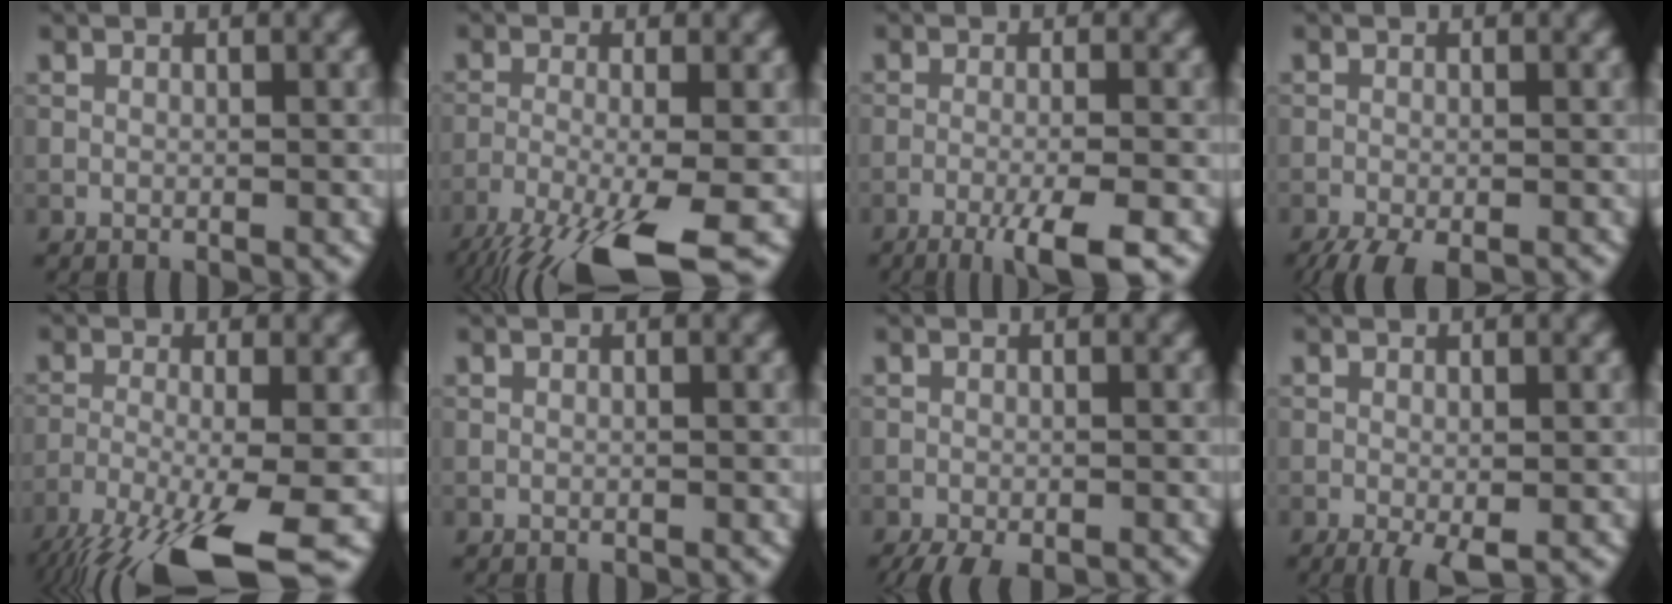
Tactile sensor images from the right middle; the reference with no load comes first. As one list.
[{"total": 10.8, "force": [-6.7, 2.2, 8.2], "torque": [-0.146, -0.018, -0.121]}, {"total": 5.3, "force": [-3.0, 0.9, 4.3], "torque": [-0.063, 0.001, -0.057]}, {"total": 3.9, "force": [-2.9, 1.0, 2.4], "torque": [-0.040, -0.009, -0.053]}, {"total": 11.5, "force": [-7.1, 2.3, 8.7], "torque": [-0.157, -0.019, -0.126]}, {"total": 0.0}, {"total": 4.3, "force": [-3.4, 1.1, 2.4], "torque": [-0.037, -0.009, -0.054]}, {"total": 2.2, "force": [-0.9, 0.5, 1.9], "torque": [-0.035, -0.008, -0.015]}]